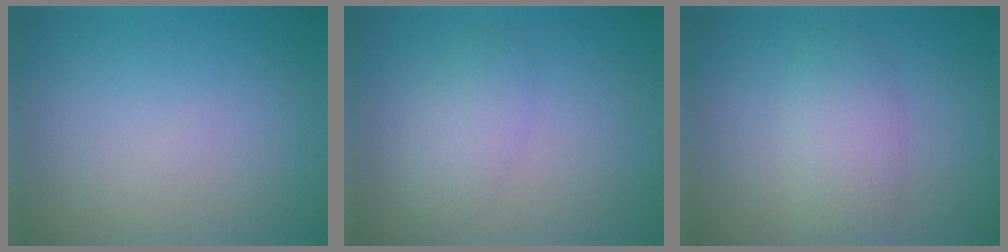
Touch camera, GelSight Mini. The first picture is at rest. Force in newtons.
{"total": 2.4, "press": 2.4, "slide": 0.1}
{"total": 3.6, "press": 3.6, "slide": 0.3}